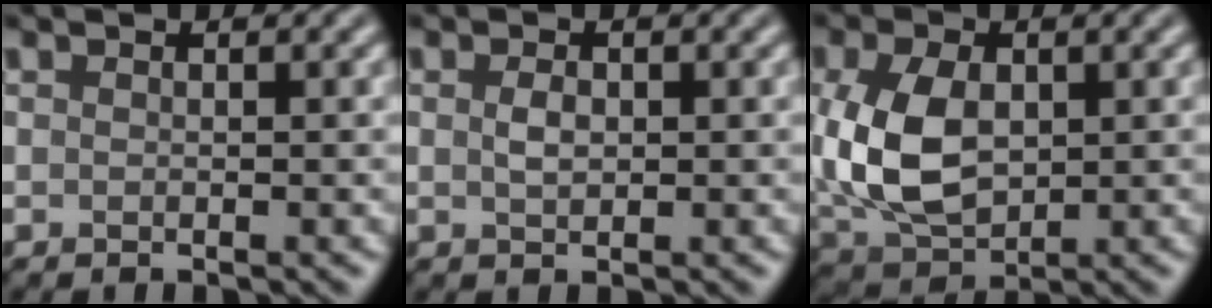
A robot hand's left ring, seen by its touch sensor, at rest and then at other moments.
{"total": 1.4, "force": [0.2, 0.8, 1.1], "torque": [-0.022, 0.000, 0.004]}
{"total": 7.0, "force": [0.2, 4.6, 5.3], "torque": [-0.126, 0.000, 0.008]}